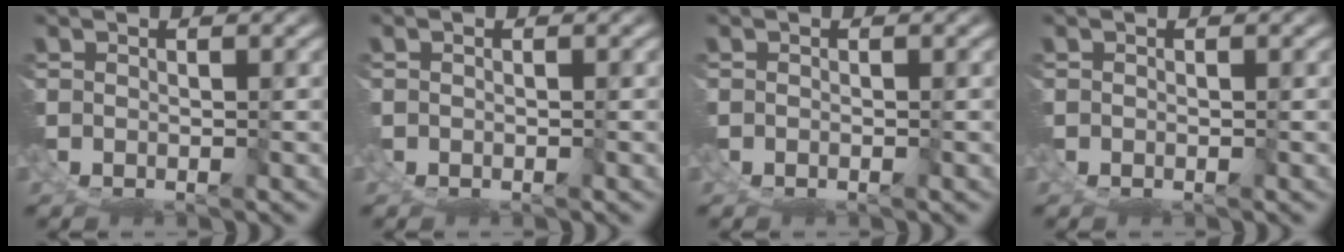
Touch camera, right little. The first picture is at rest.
{"total": 0.0}
{"total": 0.0}
{"total": 0.0}